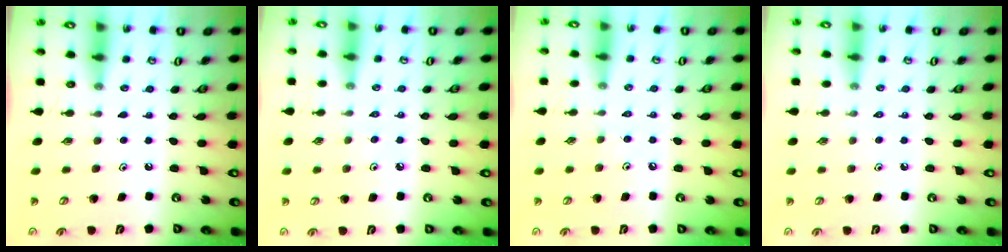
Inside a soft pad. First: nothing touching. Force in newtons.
{"total": 2.6, "press": 2.5, "slide": 0.5}
{"total": 2.8, "press": 2.7, "slide": 0.6}
{"total": 0.0}